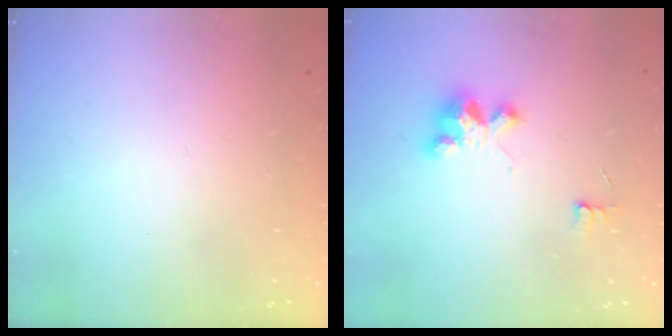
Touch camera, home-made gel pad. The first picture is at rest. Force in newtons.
{"total": 6.0, "press": 6.0, "slide": 0.2}